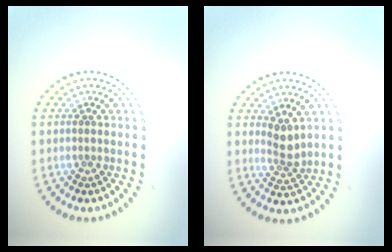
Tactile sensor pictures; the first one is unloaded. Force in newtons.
{"total": 2.1, "press": 1.6, "slide": 1.3}